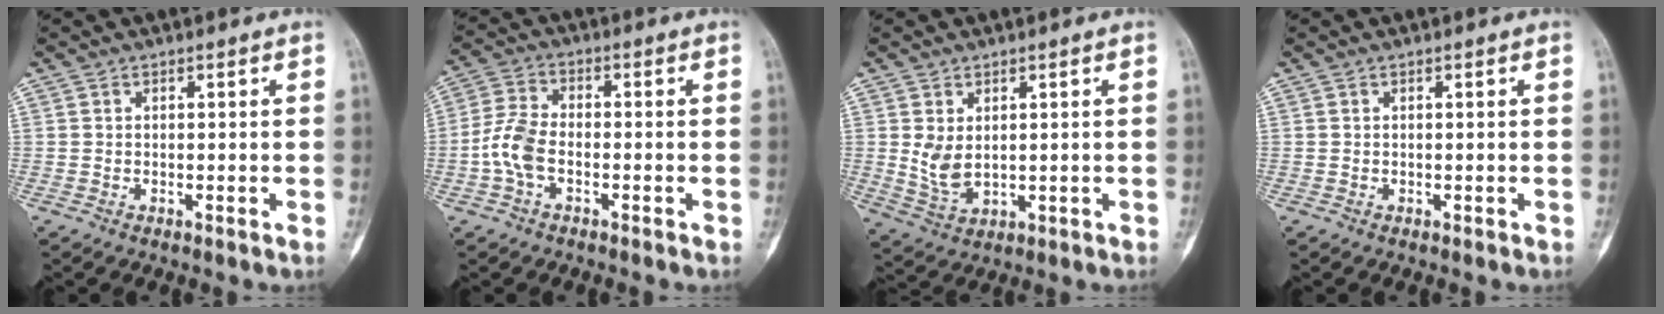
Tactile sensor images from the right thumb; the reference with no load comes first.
{"total": 7.2, "force": [-1.7, 4.0, 5.7], "torque": [-0.133, 0.016, -0.039]}
{"total": 5.7, "force": [0.8, 3.9, 4.1], "torque": [-0.067, -0.010, 0.030]}
{"total": 0.0}